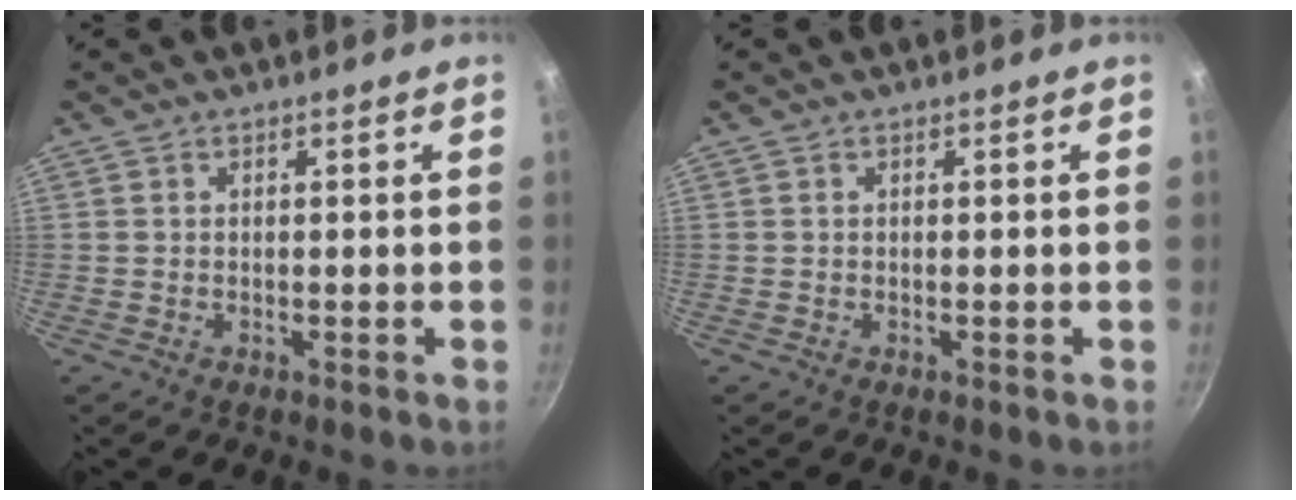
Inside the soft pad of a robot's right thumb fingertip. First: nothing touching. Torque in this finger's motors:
{"motor_torque": [0.00, 0.00, 0.00, 0.00, 0.03]}